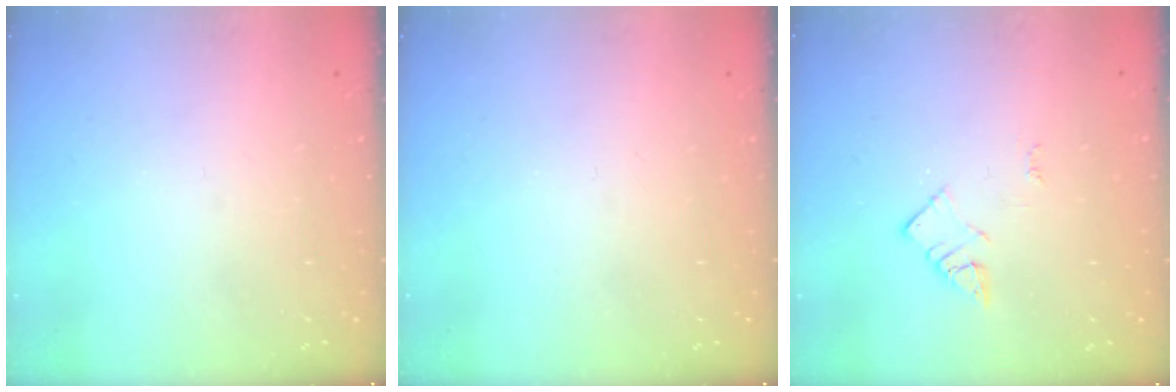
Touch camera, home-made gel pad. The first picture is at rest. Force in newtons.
{"total": 0.0}
{"total": 3.2, "press": 3.2, "slide": 0.4}